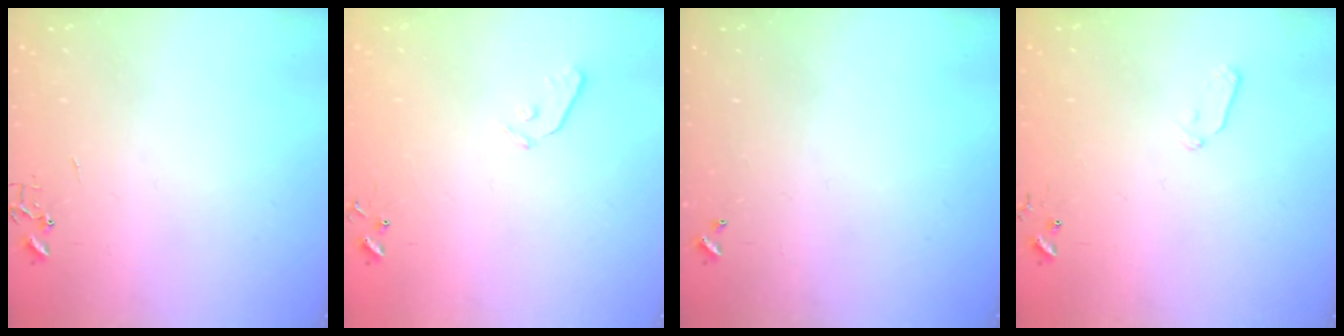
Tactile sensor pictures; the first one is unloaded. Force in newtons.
{"total": 4.9, "press": 4.9, "slide": 0.5}
{"total": 0.0}
{"total": 6.0, "press": 5.9, "slide": 1.0}